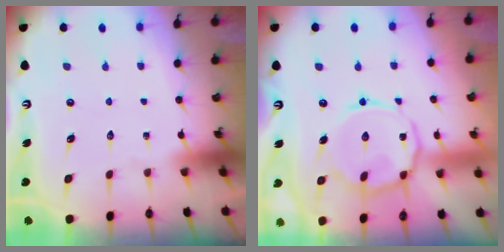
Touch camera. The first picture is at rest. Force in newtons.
{"total": 12.6, "press": 12.6, "slide": 1.0}